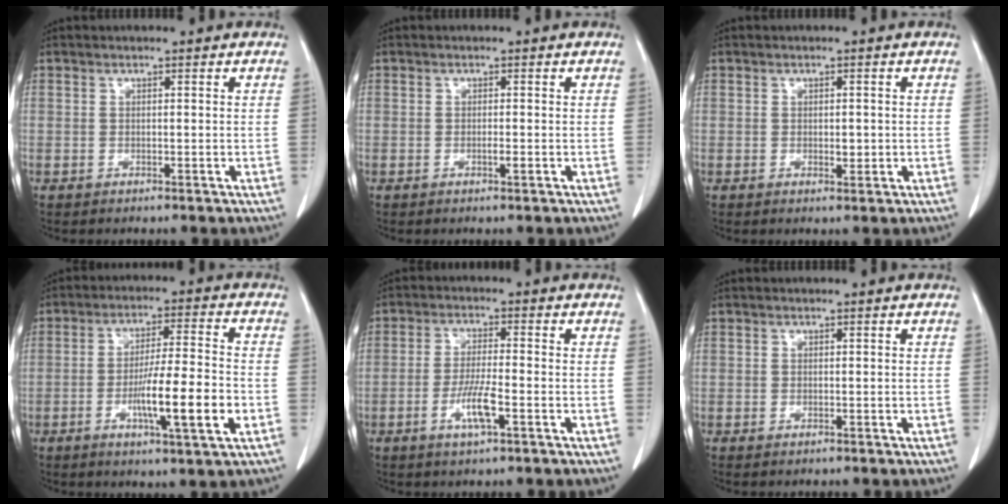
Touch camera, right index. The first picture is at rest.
{"total": 0.9, "force": [-0.2, 0.1, 0.8], "torque": [-0.015, 0.001, -0.001]}
{"total": 1.7, "force": [-0.1, 0.9, 1.5], "torque": [-0.018, 0.000, 0.005]}
{"total": 11.2, "force": [-3.3, 0.5, 10.7], "torque": [-0.178, -0.005, -0.054]}
{"total": 6.1, "force": [-2.5, 0.7, 5.5], "torque": [-0.107, -0.005, -0.045]}
{"total": 0.5, "force": [-0.4, 0.2, 0.3], "torque": [-0.009, -0.001, -0.003]}